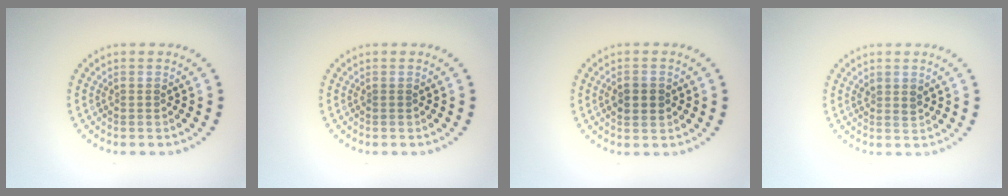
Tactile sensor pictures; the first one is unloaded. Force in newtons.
{"total": 0.0}
{"total": 2.3, "press": 2.3, "slide": 0.2}
{"total": 1.1, "press": 0.9, "slide": 0.6}